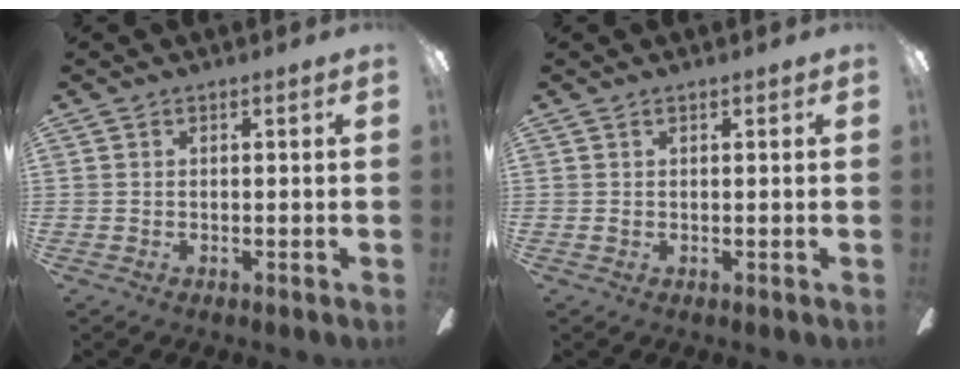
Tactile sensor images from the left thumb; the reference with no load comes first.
{"total": 0.6, "force": [0.2, 0.3, 0.5], "torque": [-0.011, 0.002, 0.002]}